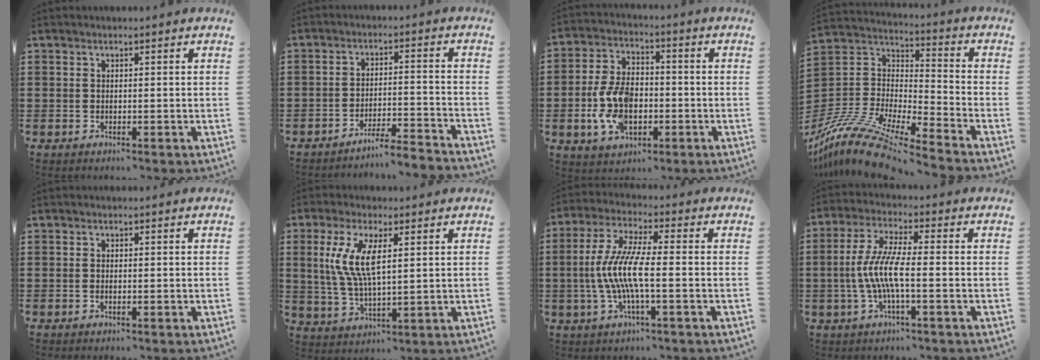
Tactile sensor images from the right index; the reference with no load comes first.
{"total": 4.5, "force": [-4.3, -0.5, 1.2], "torque": [-0.023, -0.006, -0.087]}
{"total": 9.7, "force": [-2.0, 5.9, 7.4], "torque": [-0.179, 0.004, -0.042]}
{"total": 13.3, "force": [-11.4, 1.6, 6.8], "torque": [-0.150, 0.018, -0.228]}
{"total": 0.5, "force": [-0.3, 0.2, 0.4], "torque": [-0.008, -0.003, -0.004]}
{"total": 8.1, "force": [2.1, 2.9, 7.3], "torque": [-0.169, 0.001, 0.030]}
{"total": 8.9, "force": [-1.8, 1.7, 8.5], "torque": [-0.195, -0.016, -0.044]}
{"total": 7.5, "force": [-1.7, 1.3, 7.2], "torque": [-0.166, -0.014, -0.043]}